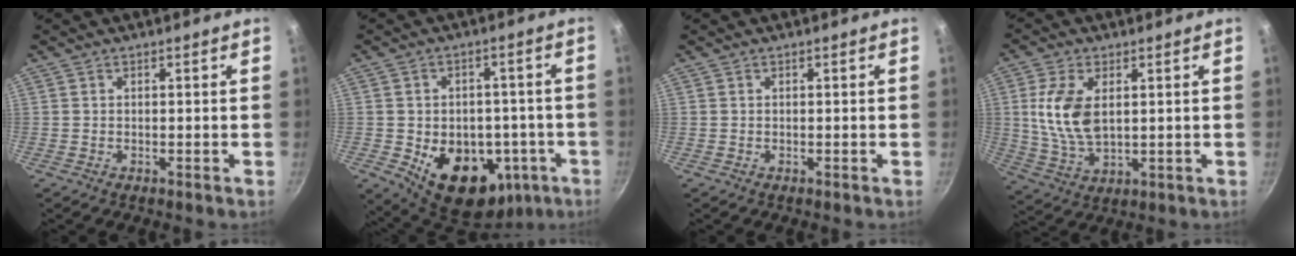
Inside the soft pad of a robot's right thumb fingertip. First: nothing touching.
{"total": 18.6, "force": [-5.8, 13.2, 11.8], "torque": [-0.143, 0.019, -0.061]}
{"total": 0.0}
{"total": 10.8, "force": [2.0, 6.1, 8.7], "torque": [-0.172, -0.014, 0.044]}